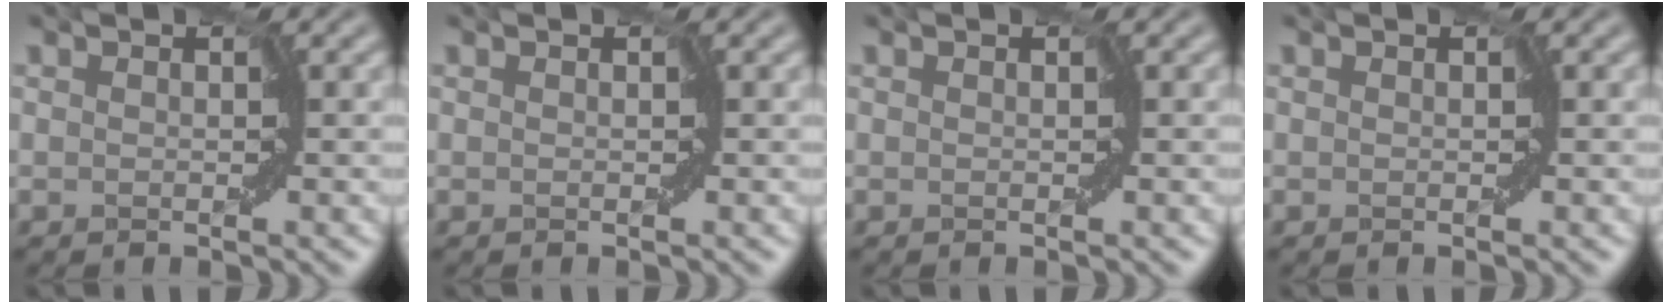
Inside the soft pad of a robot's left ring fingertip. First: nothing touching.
{"total": 0.0}
{"total": 0.0}
{"total": 0.0}